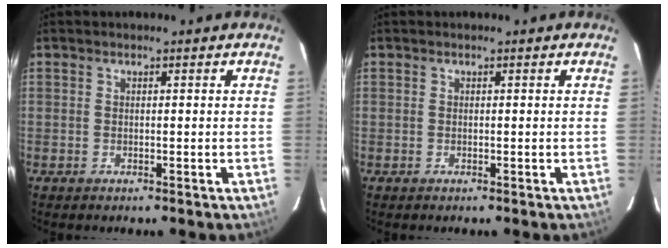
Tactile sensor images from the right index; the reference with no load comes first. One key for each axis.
{"total": 0.0}